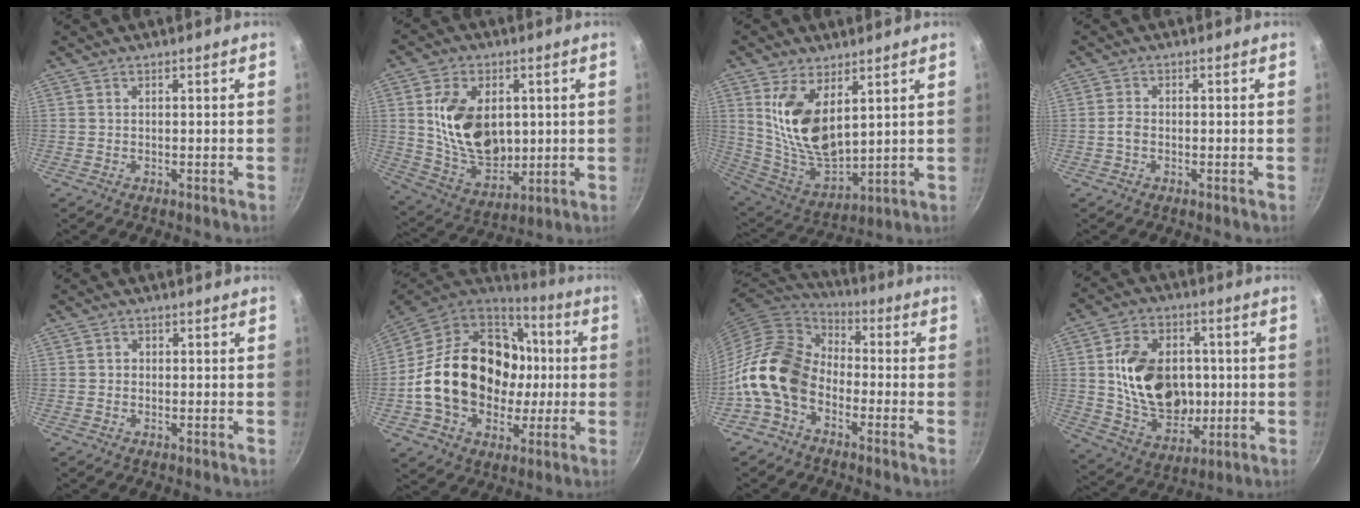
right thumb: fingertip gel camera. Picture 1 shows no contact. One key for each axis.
{"total": 16.8, "fx": 2.4, "fy": 11.5, "fz": 11.9, "tx": -0.178, "ty": -0.020, "tz": 0.056}
{"total": 14.9, "fx": 5.3, "fy": 7.8, "fz": 11.5, "tx": -0.204, "ty": -0.050, "tz": 0.118}
{"total": 1.7, "fx": -0.6, "fy": 1.1, "fz": 1.1, "tx": -0.024, "ty": 0.011, "tz": -0.014}
{"total": 1.3, "fx": 0.0, "fy": 1.2, "fz": 0.4, "tx": -0.002, "ty": 0.001, "tz": -0.004}
{"total": 27.1, "fx": 0.1, "fy": 20.7, "fz": 17.5, "tx": -0.286, "ty": 0.039, "tz": 0.019}
{"total": 15.2, "fx": -4.6, "fy": 10.7, "fz": 9.8, "tx": -0.155, "ty": 0.055, "tz": -0.115}
{"total": 19.6, "fx": 1.0, "fy": 14.6, "fz": 13.1, "tx": -0.184, "ty": 0.007, "tz": 0.027}